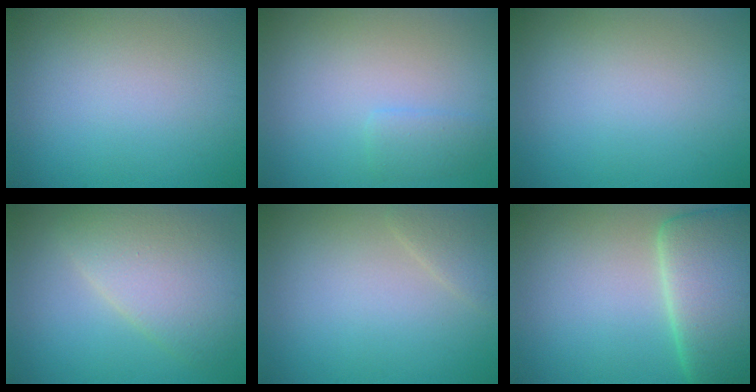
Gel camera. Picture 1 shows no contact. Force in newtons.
{"total": 1.5, "press": 1.5, "slide": 0.1}
{"total": 0.0}
{"total": 6.3, "press": 6.3, "slide": 0.4}
{"total": 1.6, "press": 1.6, "slide": 0.1}
{"total": 10.1, "press": 10.1, "slide": 0.5}